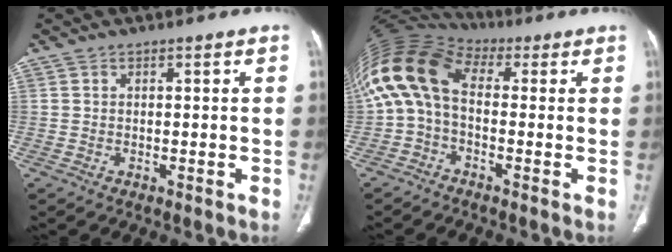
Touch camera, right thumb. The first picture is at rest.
{"total": 13.9, "force": [0.9, 8.5, 10.9], "torque": [-0.220, 0.047, 0.004]}